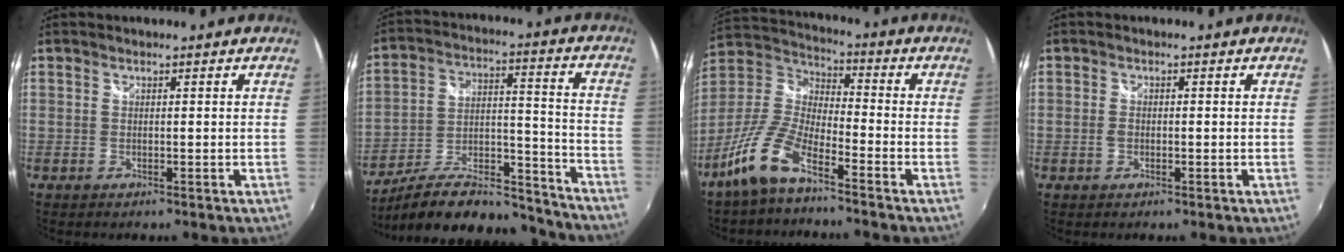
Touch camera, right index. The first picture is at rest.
{"total": 23.0, "force": [-19.8, 6.3, 9.9], "torque": [-0.166, 0.008, -0.281]}
{"total": 11.3, "force": [-7.7, 3.3, 7.6], "torque": [-0.177, 0.003, -0.157]}
{"total": 0.7, "force": [-0.3, 0.5, 0.3], "torque": [-0.005, -0.002, -0.008]}